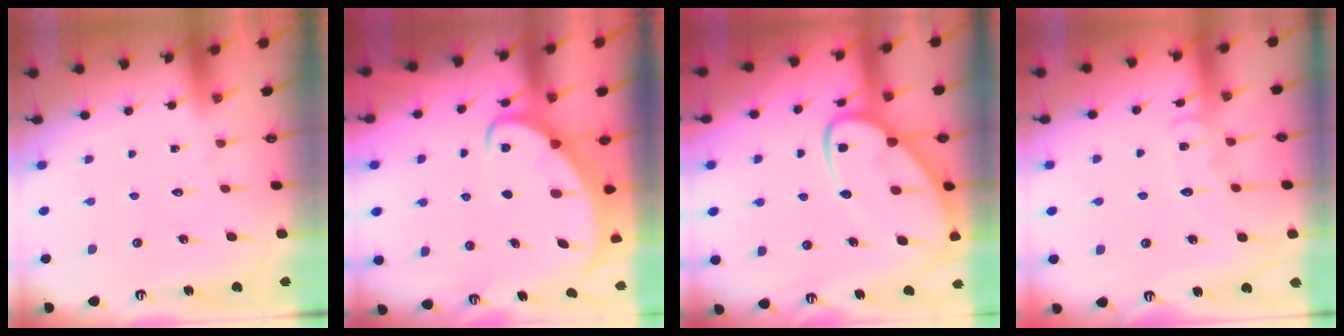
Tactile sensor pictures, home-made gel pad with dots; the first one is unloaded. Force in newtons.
{"total": 2.5, "press": 2.4, "slide": 0.3}
{"total": 11.6, "press": 11.5, "slide": 1.1}
{"total": 8.5, "press": 8.4, "slide": 0.7}